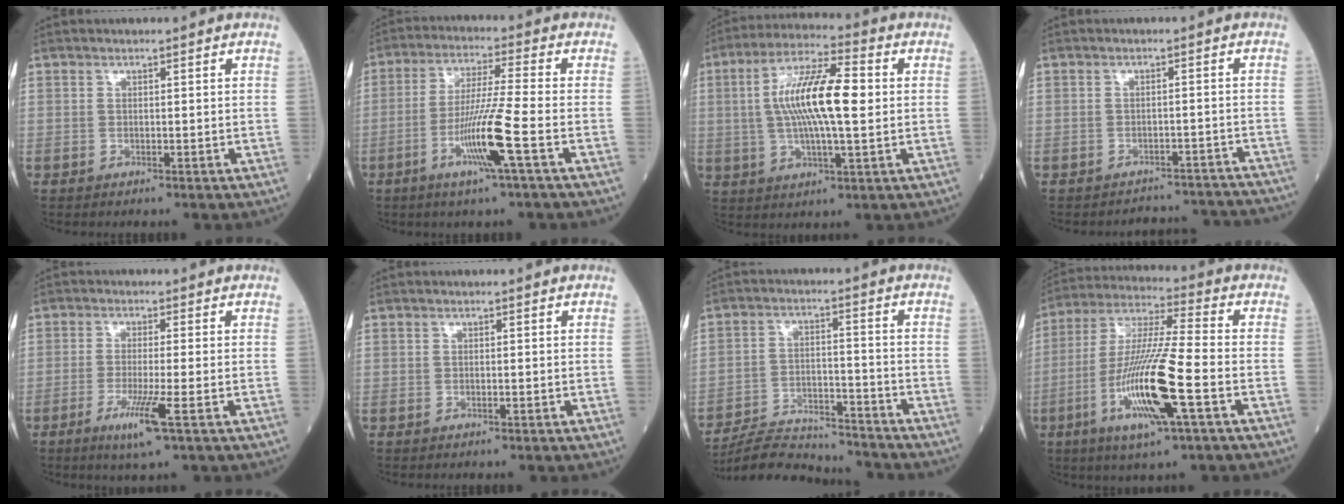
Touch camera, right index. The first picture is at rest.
{"total": 10.1, "force": [-3.9, -1.2, 9.3], "torque": [-0.182, -0.013, -0.076]}
{"total": 13.3, "force": [1.3, 2.6, 13.0], "torque": [-0.245, 0.017, 0.018]}
{"total": 9.2, "force": [-9.0, 1.6, -0.7], "torque": [0.026, 0.031, -0.094]}
{"total": 5.8, "force": [-2.6, -0.5, 5.2], "torque": [-0.099, -0.019, -0.049]}
{"total": 0.0}
{"total": 13.9, "force": [-13.5, 1.4, 2.8], "torque": [-0.042, 0.009, -0.214]}
{"total": 16.4, "force": [-5.3, 0.8, 15.5], "torque": [-0.315, -0.017, -0.101]}